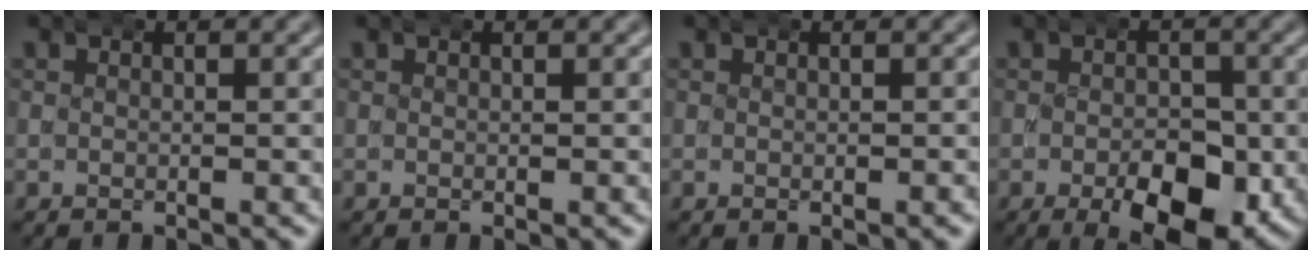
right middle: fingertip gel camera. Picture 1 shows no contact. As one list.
[{"total": 0.0}, {"total": 0.0}, {"total": 8.2, "force": [-3.0, 4.1, 6.4], "torque": [-0.093, -0.027, -0.036]}]